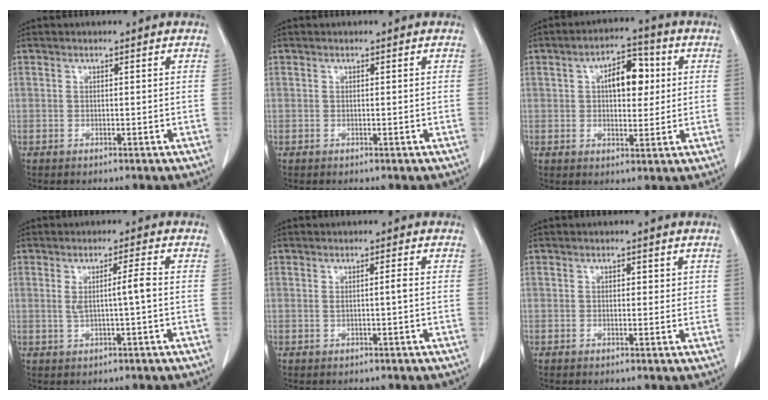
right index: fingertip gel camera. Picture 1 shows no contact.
{"total": 0.0}
{"total": 7.7, "force": [1.7, 3.8, 6.5], "torque": [-0.101, 0.020, 0.026]}
{"total": 3.6, "force": [0.1, -0.3, 3.6], "torque": [-0.066, 0.001, 0.006]}
{"total": 1.3, "force": [0.0, -0.1, 1.3], "torque": [-0.025, 0.000, 0.003]}
{"total": 1.6, "force": [0.6, 1.1, 1.0], "torque": [-0.005, 0.000, 0.006]}